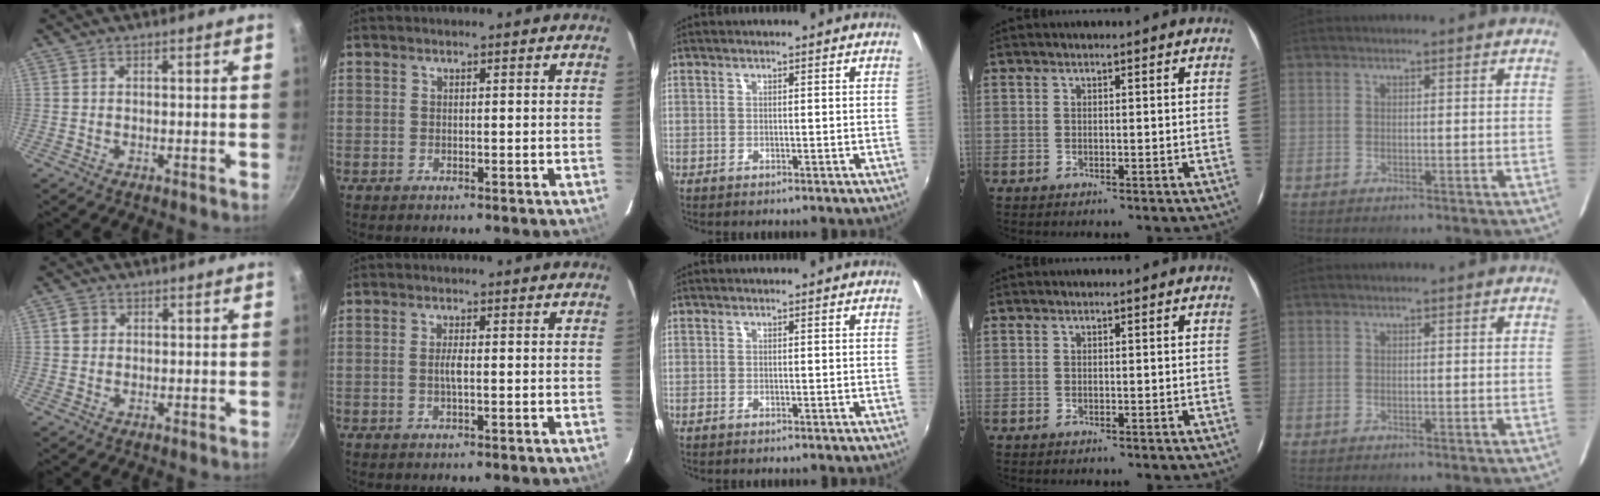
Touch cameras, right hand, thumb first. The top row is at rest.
{"thumb": {"total": 2.2, "force": [0.5, 2.0, 0.8], "torque": [-0.005, 0.005, 0.006]}, "index": {"total": 1.8, "force": [-0.2, 0.2, 1.8], "torque": [-0.035, -0.001, -0.006]}}